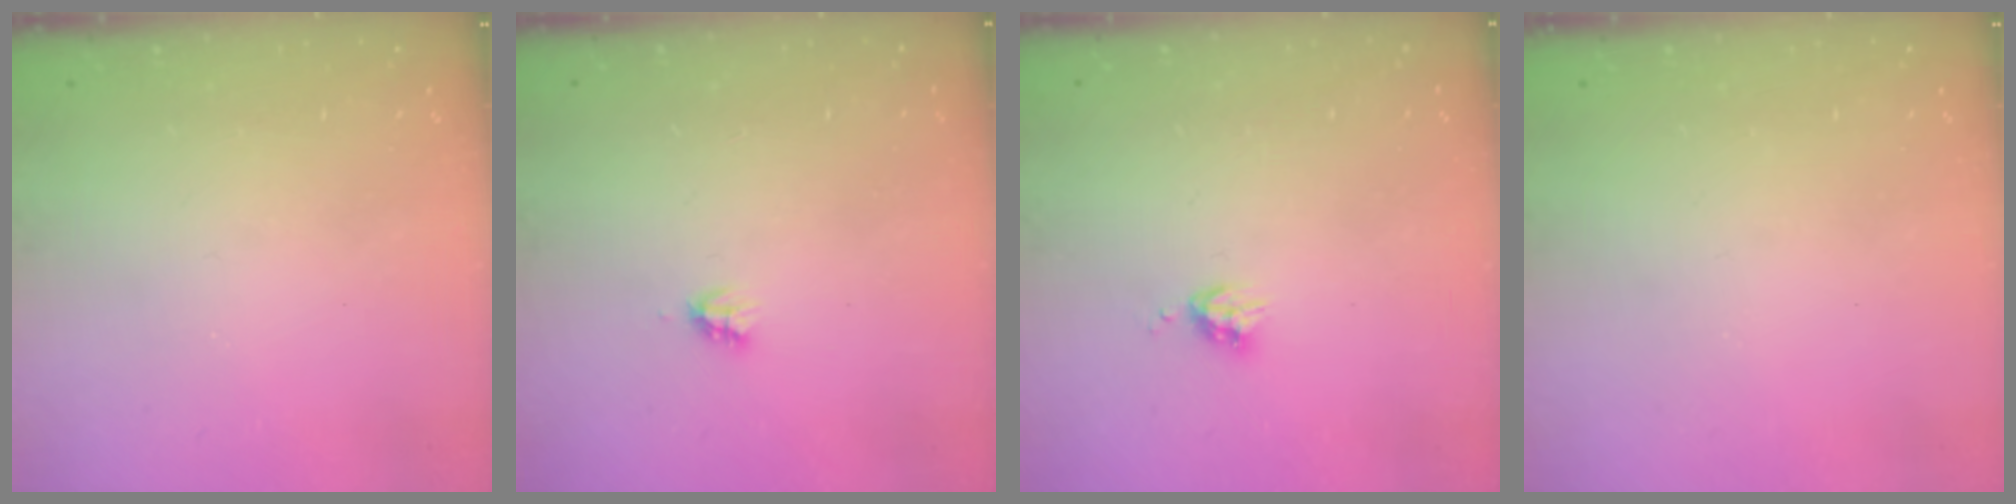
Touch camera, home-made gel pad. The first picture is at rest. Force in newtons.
{"total": 2.7, "press": 2.7, "slide": 0.2}
{"total": 4.0, "press": 3.9, "slide": 0.6}
{"total": 0.0}